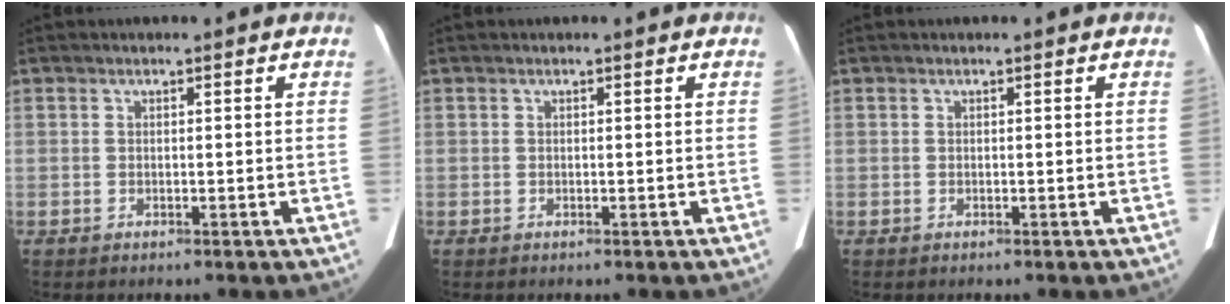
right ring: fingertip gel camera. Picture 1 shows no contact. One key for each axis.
{"total": 0.0}
{"total": 0.0}